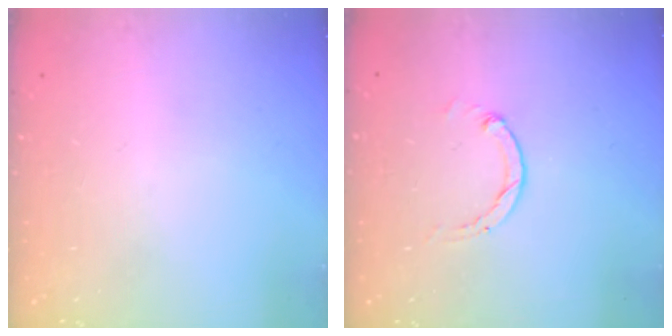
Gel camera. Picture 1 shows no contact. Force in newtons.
{"total": 1.2, "press": 1.2, "slide": 0.3}